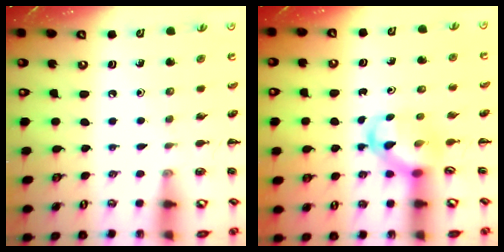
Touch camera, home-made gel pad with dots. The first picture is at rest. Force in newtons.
{"total": 3.7, "press": 3.6, "slide": 0.7}